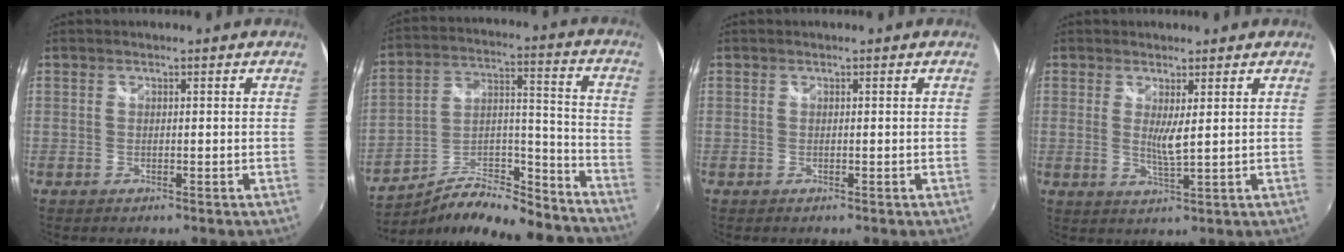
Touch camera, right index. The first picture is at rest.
{"total": 19.2, "force": [-16.1, 5.1, 9.2], "torque": [-0.154, 0.025, -0.227]}
{"total": 0.0}
{"total": 3.3, "force": [0.9, 0.2, 3.2], "torque": [-0.058, -0.010, 0.014]}